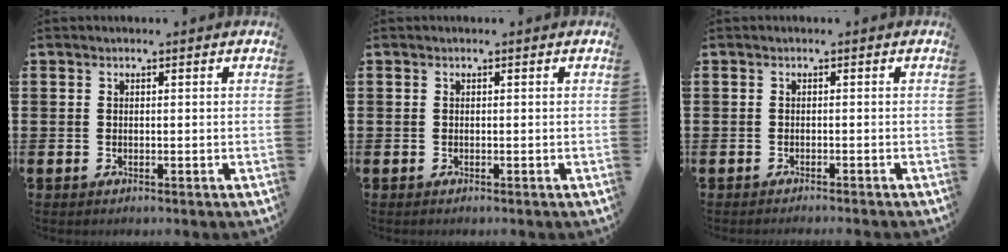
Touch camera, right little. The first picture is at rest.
{"total": 0.0}
{"total": 0.6, "force": [-0.6, -0.2, 0.1], "torque": [0.001, -0.001, -0.013]}